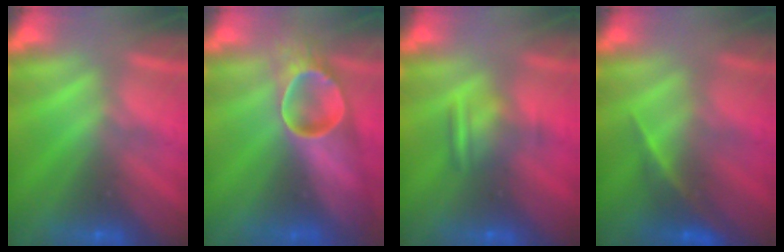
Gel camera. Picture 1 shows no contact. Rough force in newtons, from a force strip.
{"total": 5.7}
{"total": 9.3}
{"total": 2.4}